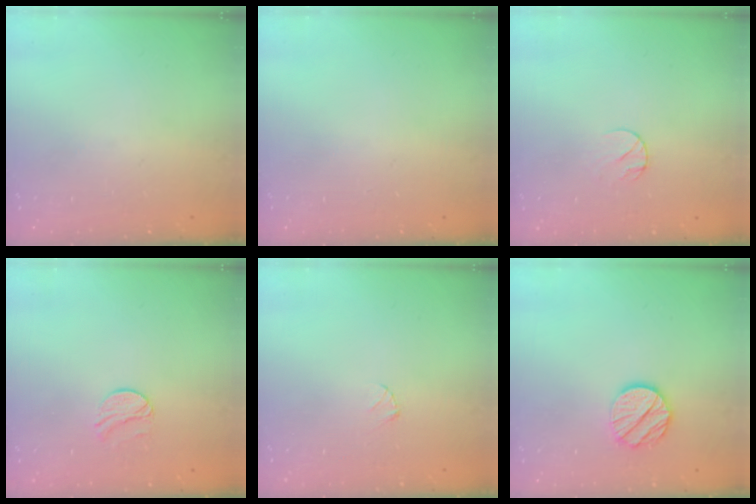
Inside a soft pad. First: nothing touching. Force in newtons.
{"total": 0.0}
{"total": 5.3, "press": 5.2, "slide": 0.6}
{"total": 8.3, "press": 8.2, "slide": 0.7}
{"total": 2.7, "press": 2.7, "slide": 0.3}
{"total": 10.5, "press": 10.4, "slide": 0.7}